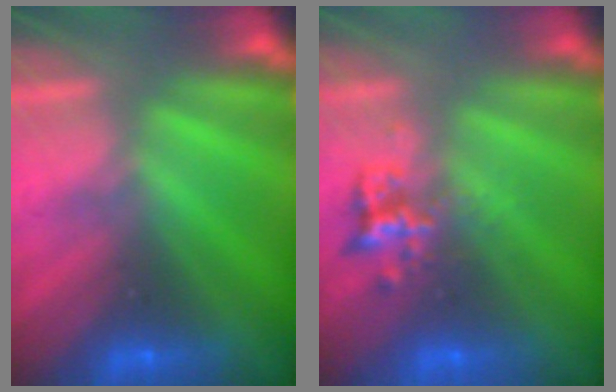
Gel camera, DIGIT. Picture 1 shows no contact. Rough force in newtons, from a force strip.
{"total": 2.3}